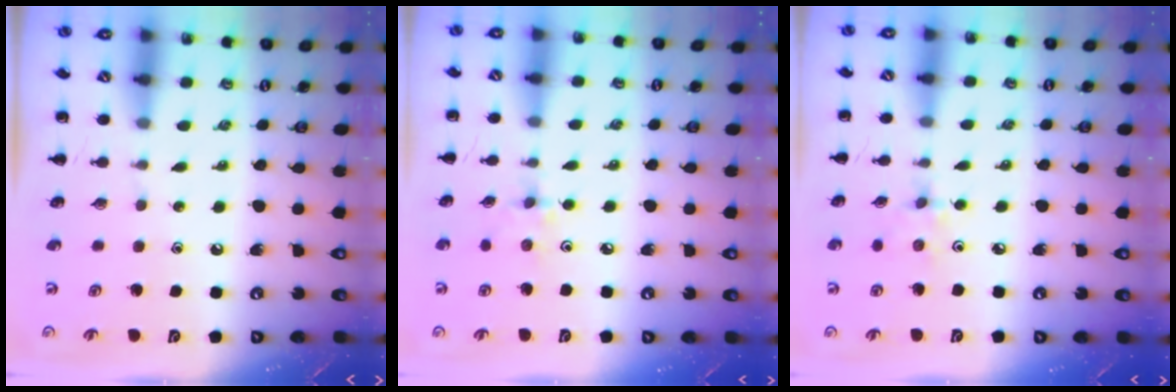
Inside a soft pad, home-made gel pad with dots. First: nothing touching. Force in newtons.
{"total": 2.2, "press": 2.2, "slide": 0.5}
{"total": 3.0, "press": 2.8, "slide": 0.9}